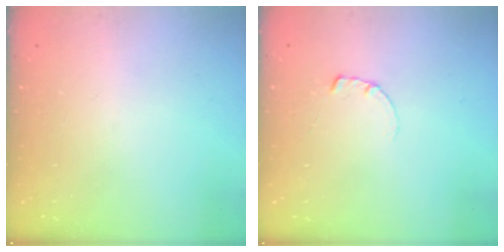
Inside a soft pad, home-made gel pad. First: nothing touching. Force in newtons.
{"total": 0.6, "press": 0.5, "slide": 0.2}